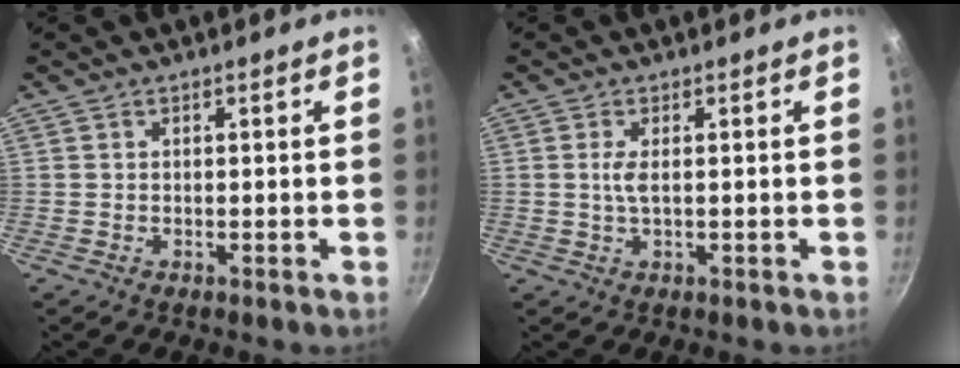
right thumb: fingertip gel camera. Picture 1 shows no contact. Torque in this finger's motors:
{"motor_torque": [1.07, -0.01, 0.71, -0.93, 0.13]}